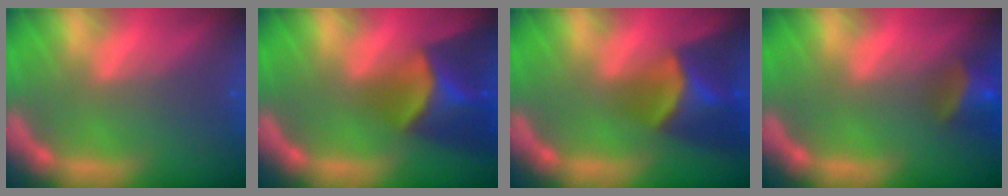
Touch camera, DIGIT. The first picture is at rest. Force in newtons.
{"total": 7.9}
{"total": 7.4}
{"total": 4.5}